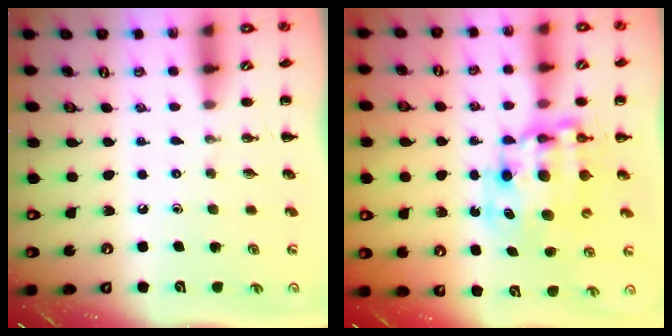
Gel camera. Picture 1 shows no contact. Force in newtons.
{"total": 10.8, "press": 10.5, "slide": 2.5}